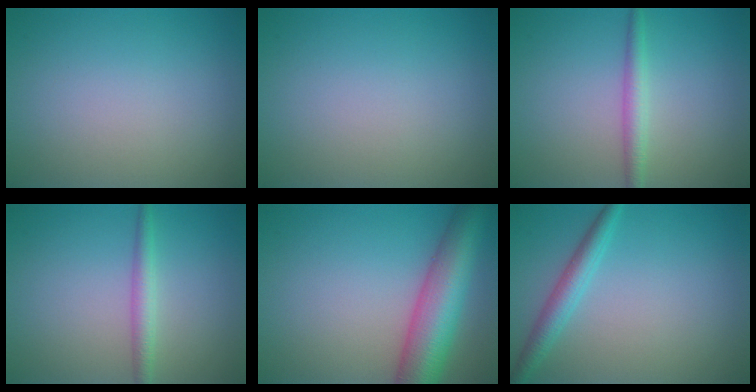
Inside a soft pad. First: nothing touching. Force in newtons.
{"total": 0.0}
{"total": 2.1, "press": 2.1, "slide": 0.0}
{"total": 1.9, "press": 1.9, "slide": 0.1}
{"total": 8.8, "press": 8.8, "slide": 0.2}
{"total": 2.6, "press": 2.6, "slide": 0.1}